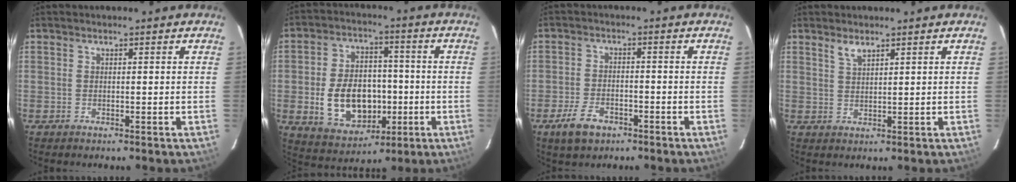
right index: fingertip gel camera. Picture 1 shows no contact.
{"total": 14.2, "force": [-2.7, 10.0, 9.7], "torque": [-0.205, 0.011, -0.022]}
{"total": 6.6, "force": [-4.1, 3.6, 3.8], "torque": [-0.096, -0.003, -0.071]}
{"total": 2.2, "force": [1.8, 0.6, 1.2], "torque": [-0.024, 0.001, 0.033]}